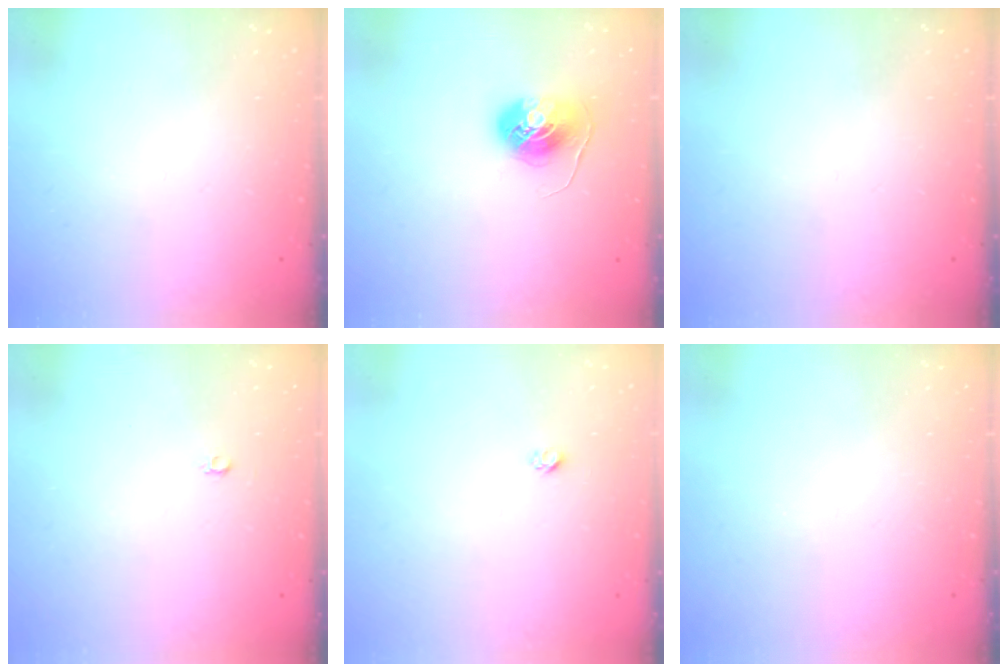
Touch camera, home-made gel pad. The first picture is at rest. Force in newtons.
{"total": 7.5, "press": 7.5, "slide": 0.1}
{"total": 0.0}
{"total": 2.2, "press": 2.2, "slide": 0.2}
{"total": 1.9, "press": 1.9, "slide": 0.1}
{"total": 0.0}